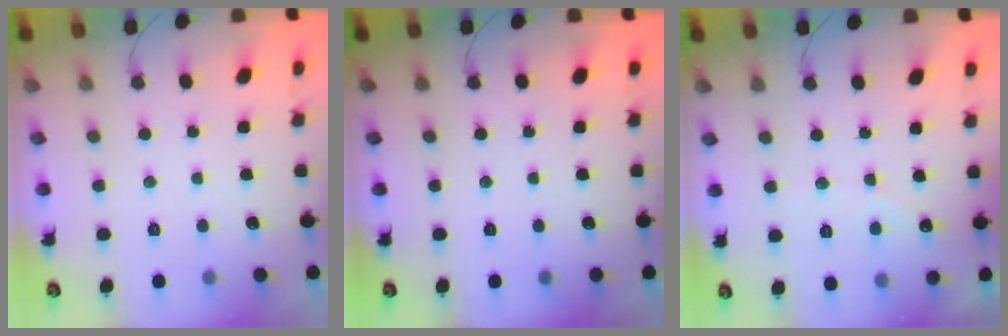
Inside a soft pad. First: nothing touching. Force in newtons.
{"total": 0.0}
{"total": 2.7, "press": 2.7, "slide": 0.1}